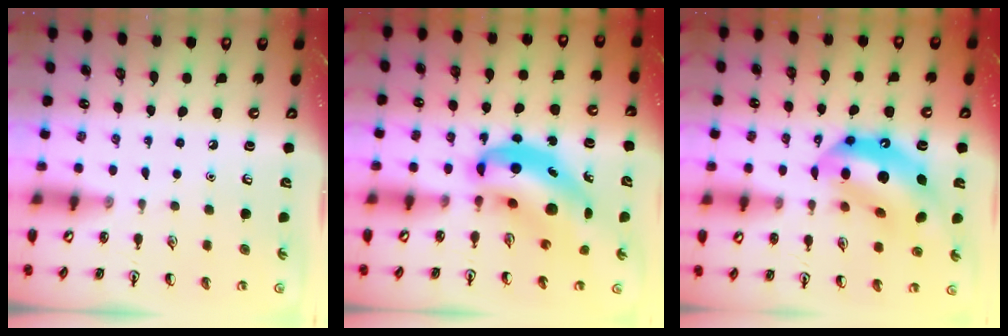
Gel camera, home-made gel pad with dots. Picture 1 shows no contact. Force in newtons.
{"total": 9.6, "press": 9.3, "slide": 2.5}
{"total": 16.3, "press": 15.5, "slide": 5.0}